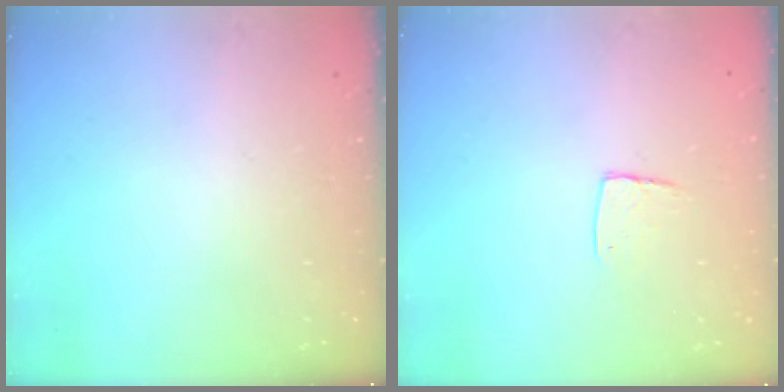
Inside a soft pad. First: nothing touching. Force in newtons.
{"total": 5.9, "press": 5.9, "slide": 0.4}